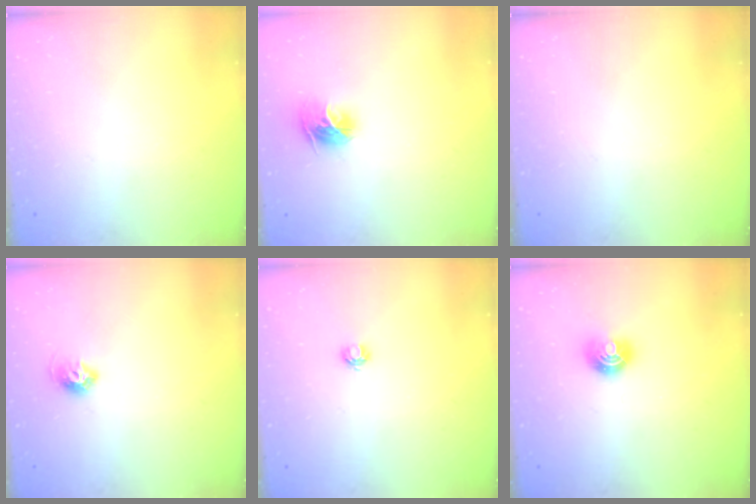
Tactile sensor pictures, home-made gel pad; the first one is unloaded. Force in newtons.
{"total": 9.9, "press": 9.8, "slide": 1.0}
{"total": 0.0}
{"total": 7.3, "press": 7.3, "slide": 0.8}
{"total": 3.7, "press": 3.7, "slide": 0.5}
{"total": 6.6, "press": 6.6, "slide": 0.5}